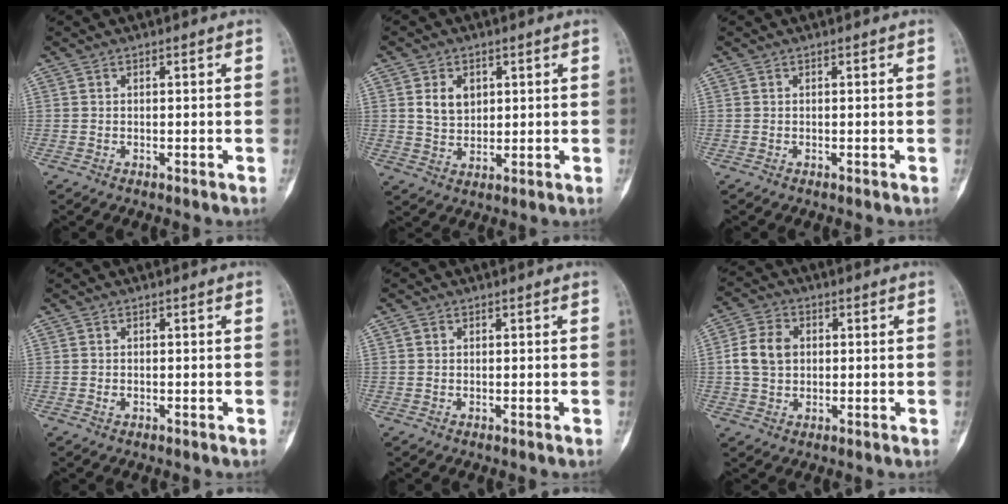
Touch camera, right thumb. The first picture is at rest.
{"total": 5.6, "force": [1.8, 4.1, 3.3], "torque": [-0.036, -0.012, 0.037]}
{"total": 0.0}
{"total": 0.7, "force": [-0.2, 0.5, 0.4], "torque": [-0.010, 0.003, -0.002]}
{"total": 2.2, "force": [0.7, 1.9, 0.9], "torque": [-0.008, 0.002, 0.011]}
{"total": 7.4, "force": [0.7, 5.7, 4.6], "torque": [-0.076, 0.011, 0.010]}